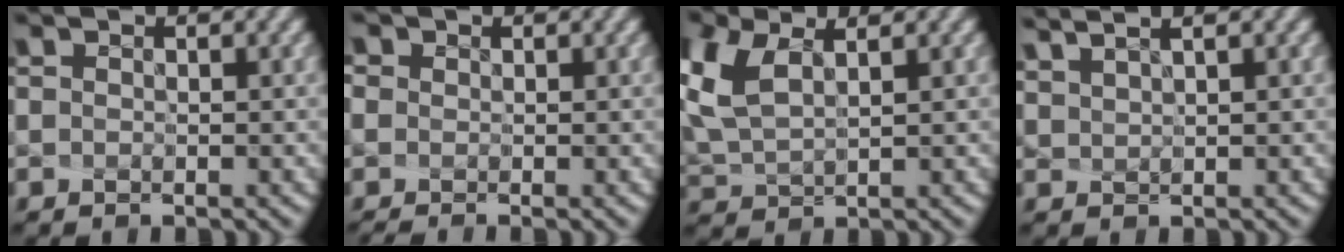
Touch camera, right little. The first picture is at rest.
{"total": 2.1, "force": [0.0, 1.7, 1.3], "torque": [-0.042, 0.007, 0.005]}
{"total": 5.1, "force": [2.0, 2.6, 3.9], "torque": [-0.138, -0.004, 0.069]}
{"total": 1.5, "force": [1.1, -1.0, -0.2], "torque": [-0.008, -0.007, 0.049]}